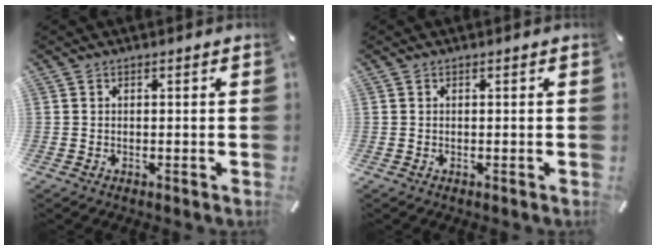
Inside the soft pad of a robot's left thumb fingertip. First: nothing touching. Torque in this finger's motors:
{"motor_torque": [-0.18, -0.14, -0.02, 0.09, 0.00]}